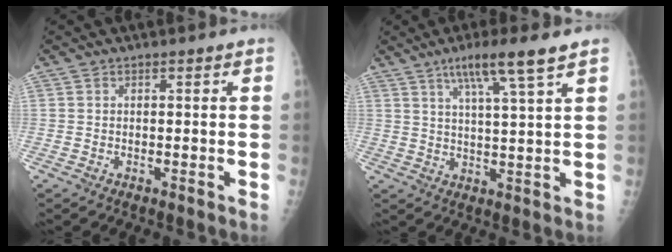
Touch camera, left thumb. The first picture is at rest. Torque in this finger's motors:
{"motor_torque": [1.32, 0.10, 0.55, -0.32, 0.20]}